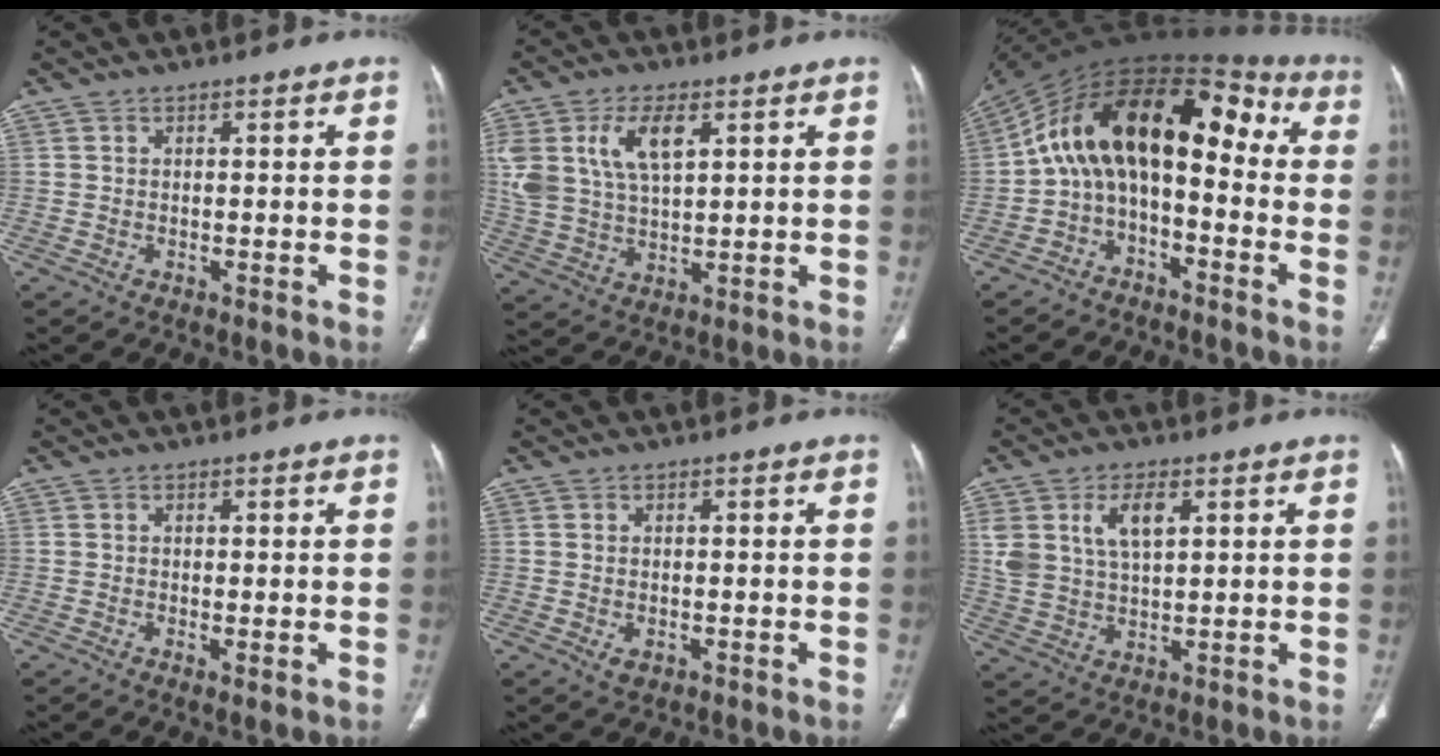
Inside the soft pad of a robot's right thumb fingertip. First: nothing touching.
{"total": 11.9, "force": [4.6, 6.2, 9.0], "torque": [-0.186, -0.006, 0.098]}
{"total": 19.0, "force": [-0.6, 11.0, 15.4], "torque": [-0.225, 0.099, -0.023]}
{"total": 1.1, "force": [-0.2, 0.3, 1.1], "torque": [-0.023, -0.007, -0.002]}
{"total": 1.7, "force": [-0.5, 1.1, 1.2], "torque": [-0.018, 0.000, -0.001]}
{"total": 8.3, "force": [3.3, 4.4, 6.2], "torque": [-0.117, -0.006, 0.070]}